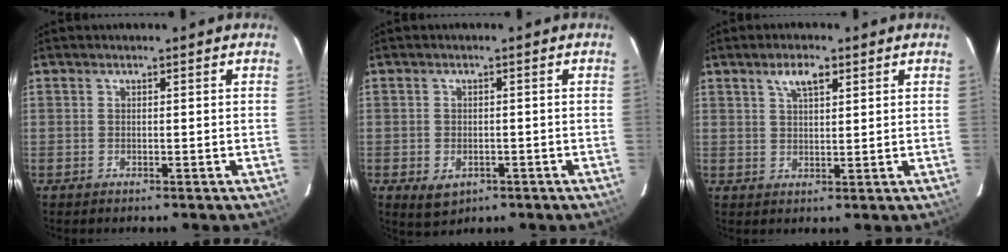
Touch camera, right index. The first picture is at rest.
{"total": 4.3, "force": [-1.7, 3.2, 2.3], "torque": [-0.045, -0.007, -0.016]}
{"total": 4.1, "force": [2.4, 1.6, 3.0], "torque": [-0.053, 0.009, 0.044]}